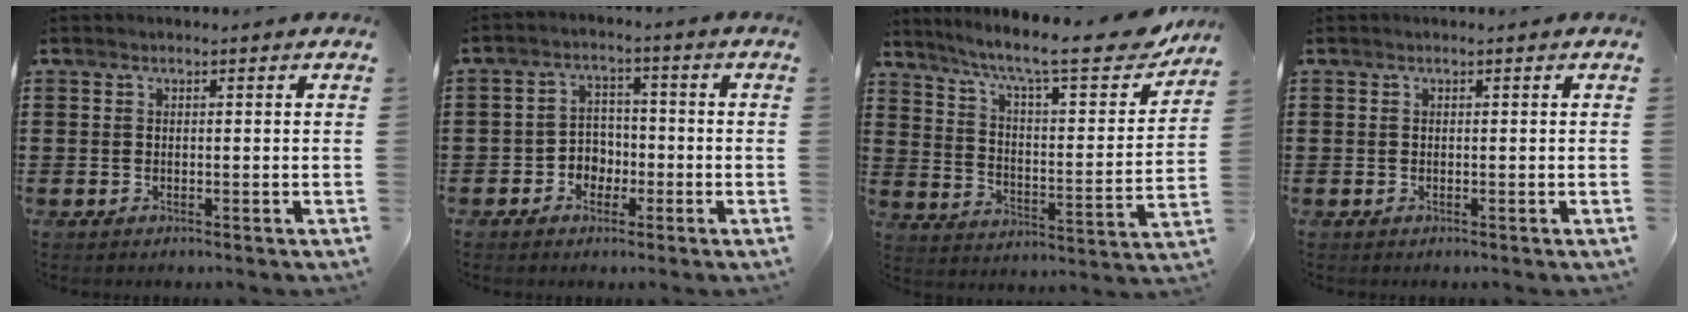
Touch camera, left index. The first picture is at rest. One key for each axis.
{"total": 3.8, "fx": -2.0, "fy": 3.0, "fz": 1.2, "tx": -0.033, "ty": 0.010, "tz": -0.043}
{"total": 11.2, "fx": 8.8, "fy": 1.3, "fz": 6.8, "tx": -0.139, "ty": -0.055, "tz": 0.139}
{"total": 0.0}